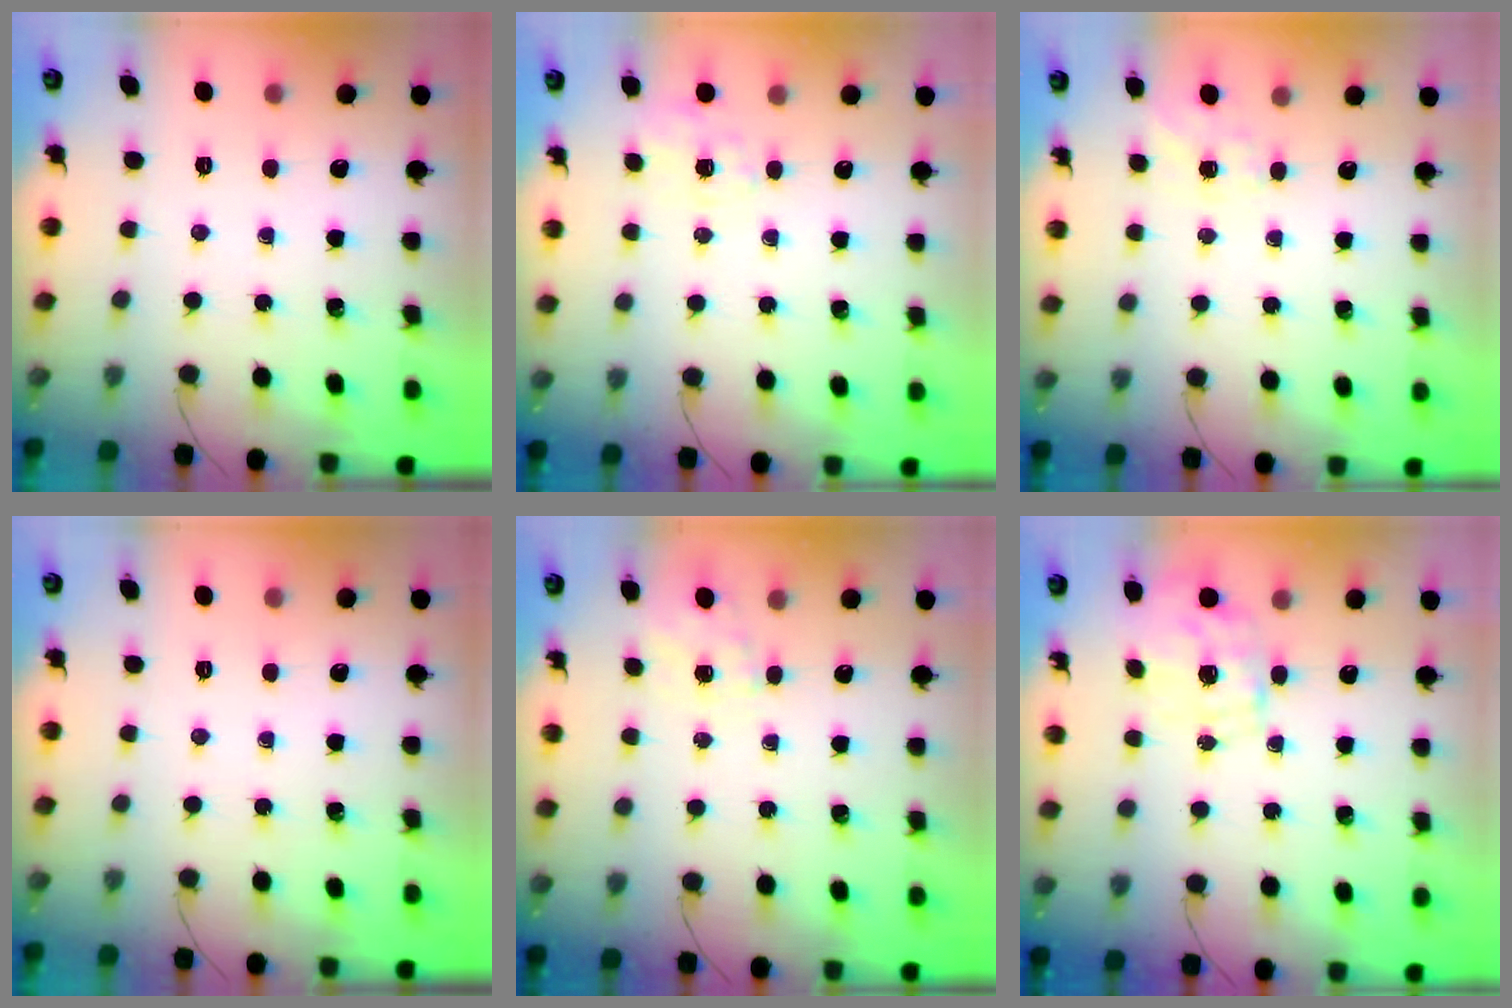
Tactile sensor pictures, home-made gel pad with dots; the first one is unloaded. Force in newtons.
{"total": 2.5, "press": 1.9, "slide": 1.6}
{"total": 6.1, "press": 5.9, "slide": 1.4}
{"total": 0.0}
{"total": 1.4, "press": 0.8, "slide": 1.1}
{"total": 1.6, "press": 1.4, "slide": 0.8}